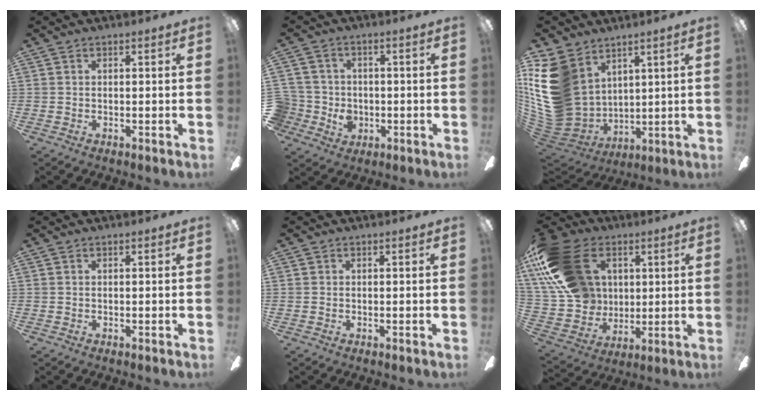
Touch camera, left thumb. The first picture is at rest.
{"total": 6.7, "force": [-0.8, 6.5, 1.5], "torque": [-0.056, 0.003, -0.007]}
{"total": 19.8, "force": [6.1, 14.8, 11.6], "torque": [-0.291, -0.045, 0.118]}
{"total": 0.0}
{"total": 0.0}
{"total": 23.1, "force": [7.9, 17.1, 13.4], "torque": [-0.283, -0.011, 0.151]}